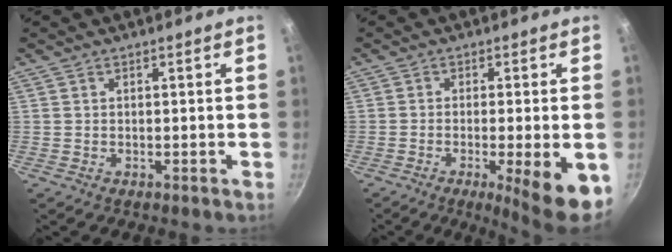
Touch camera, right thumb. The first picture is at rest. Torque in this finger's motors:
{"motor_torque": [0.31, 0.69, 0.86, -0.25, 0.07]}